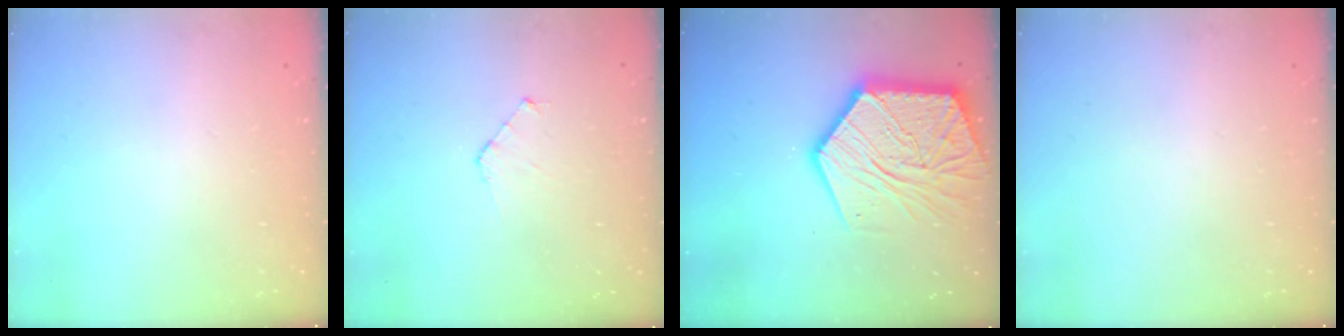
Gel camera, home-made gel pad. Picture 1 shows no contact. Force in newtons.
{"total": 4.0, "press": 4.0, "slide": 0.3}
{"total": 22.3, "press": 22.2, "slide": 2.3}
{"total": 0.0}